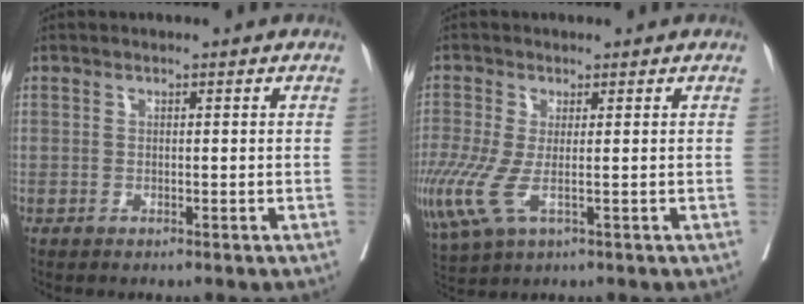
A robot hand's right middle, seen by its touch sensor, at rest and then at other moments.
{"total": 10.1, "force": [-2.5, 4.1, 8.9], "torque": [-0.225, -0.020, -0.035]}